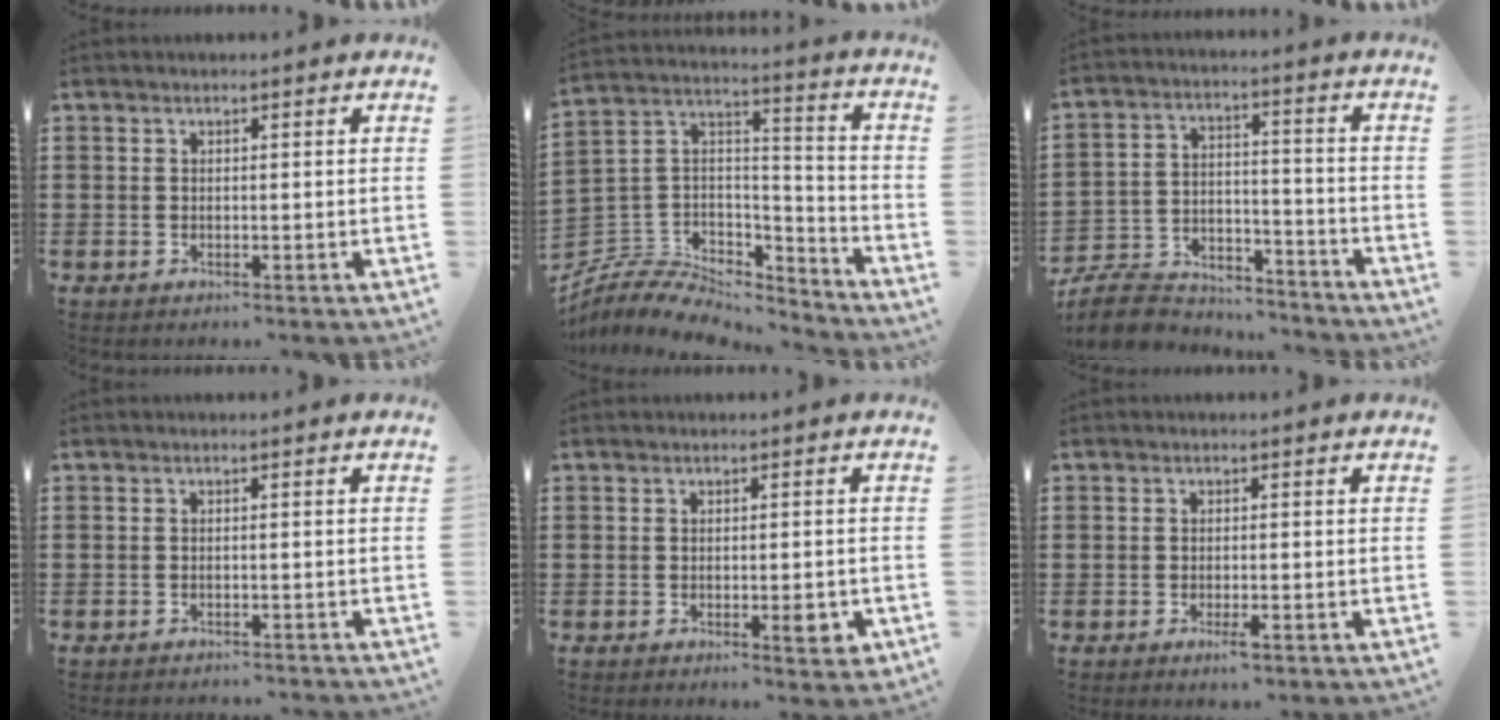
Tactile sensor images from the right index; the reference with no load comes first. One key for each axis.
{"total": 7.5, "fx": -6.7, "fy": 2.9, "fz": 1.5, "tx": -0.048, "ty": 0.004, "tz": -0.136}
{"total": 8.7, "fx": -8.2, "fy": 2.2, "fz": 2.0, "tx": -0.053, "ty": 0.016, "tz": -0.164}
{"total": 0.9, "fx": -0.8, "fy": -0.1, "fz": 0.1, "tx": -0.005, "ty": 0.000, "tz": -0.017}
{"total": 3.0, "fx": -1.0, "fy": 0.7, "fz": 2.7, "tx": -0.051, "ty": -0.002, "tz": -0.018}
{"total": 1.5, "fx": -0.9, "fy": 0.2, "fz": 1.2, "tx": -0.021, "ty": -0.002, "tz": -0.015}